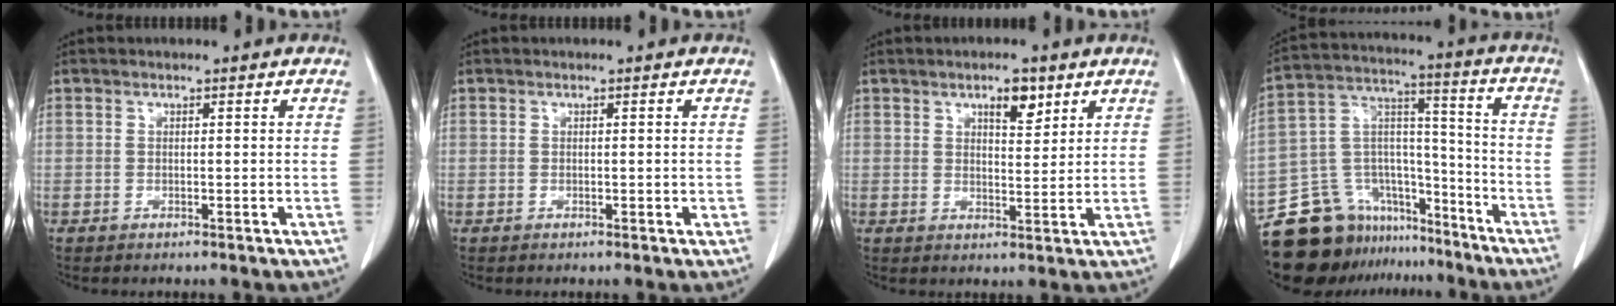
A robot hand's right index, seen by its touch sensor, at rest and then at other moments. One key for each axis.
{"total": 0.8, "fx": -0.1, "fy": 0.4, "fz": 0.7, "tx": -0.008, "ty": 0.000, "tz": 0.001}
{"total": 4.4, "fx": 2.6, "fy": 1.5, "fz": 3.2, "tx": -0.051, "ty": -0.003, "tz": 0.041}
{"total": 17.7, "fx": -14.1, "fy": 9.5, "fz": 5.1, "tx": -0.091, "ty": 0.076, "tz": -0.234}